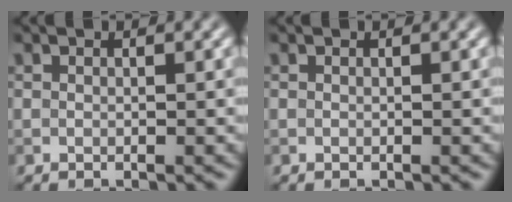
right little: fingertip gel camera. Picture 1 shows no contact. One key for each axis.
{"total": 0.0}